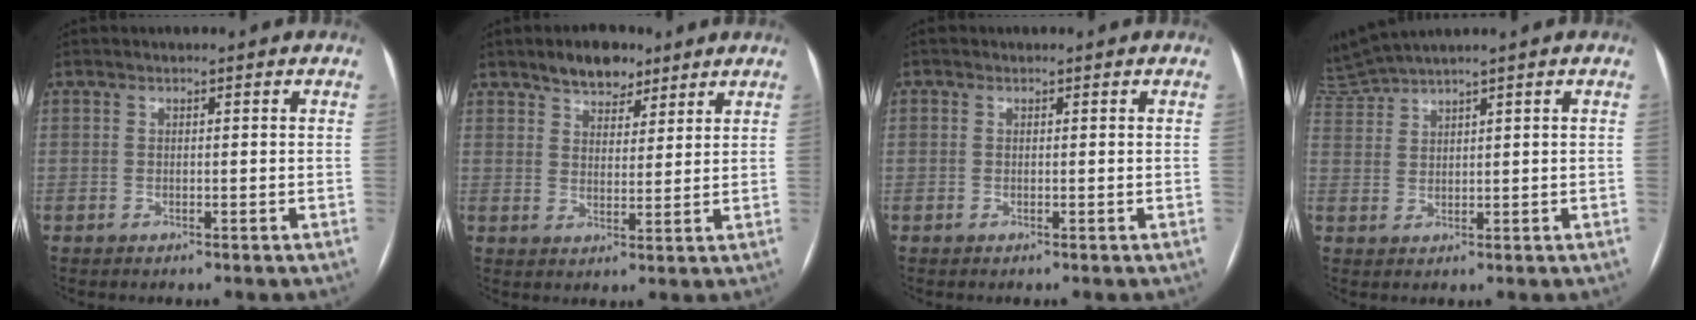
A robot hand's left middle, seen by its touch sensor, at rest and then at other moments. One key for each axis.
{"total": 6.4, "fx": 4.8, "fy": 2.9, "fz": 3.0, "tx": -0.047, "ty": 0.008, "tz": 0.081}
{"total": 1.6, "fx": -0.9, "fy": -1.1, "fz": -0.8, "tx": 0.009, "ty": -0.009, "tz": -0.014}
{"total": 4.0, "fx": 3.7, "fy": -1.3, "fz": 0.8, "tx": -0.037, "ty": 0.004, "tz": 0.089}